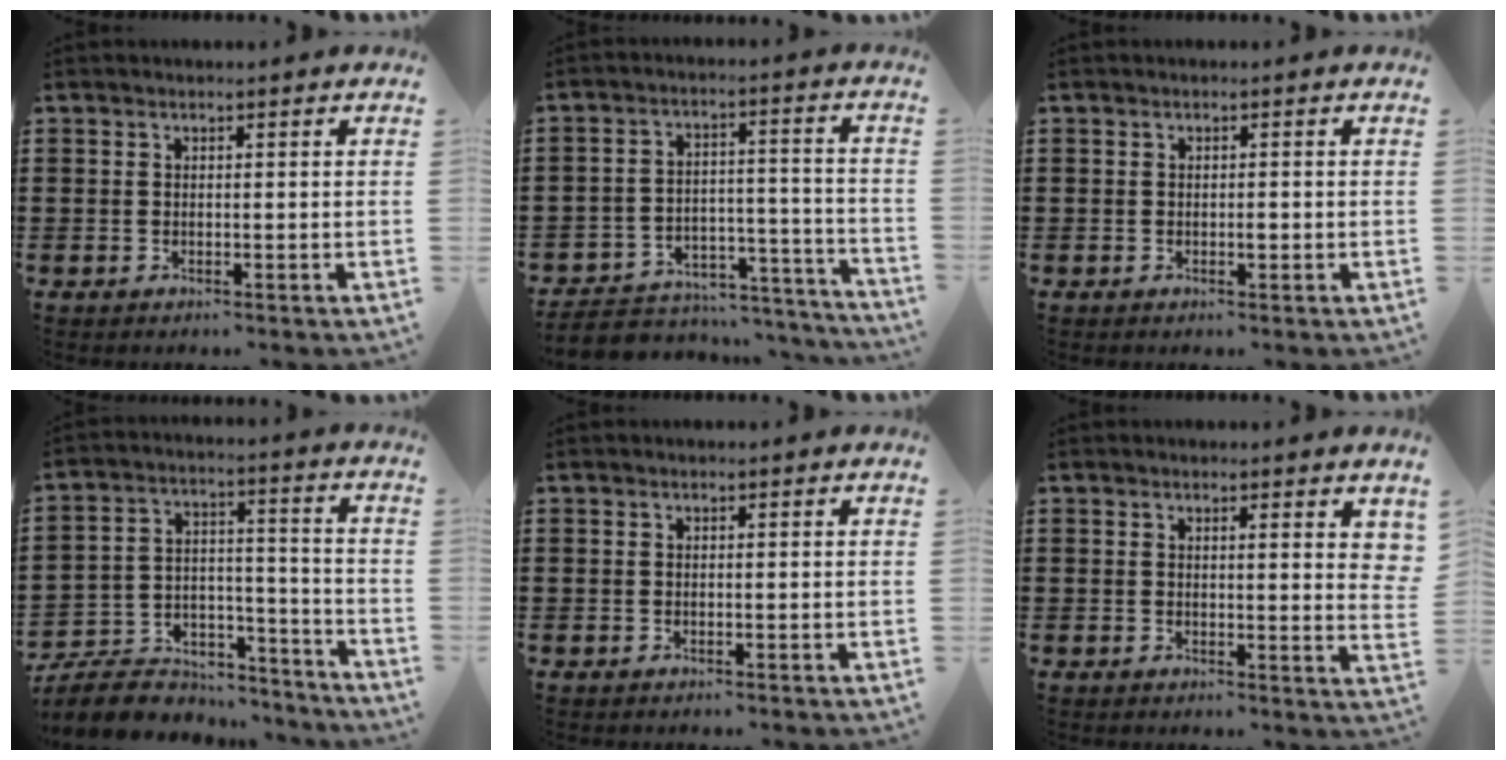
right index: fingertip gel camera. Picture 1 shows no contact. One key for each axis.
{"total": 4.0, "fx": -3.5, "fy": 1.6, "fz": 0.9, "tx": -0.022, "ty": 0.004, "tz": -0.073}
{"total": 1.1, "fx": -0.3, "fy": 0.4, "fz": 1.0, "tx": -0.019, "ty": -0.003, "tz": -0.005}
{"total": 8.5, "fx": -7.6, "fy": 2.9, "fz": 2.3, "tx": -0.052, "ty": 0.018, "tz": -0.149}
{"total": 0.0}
{"total": 1.9, "fx": 1.3, "fy": 0.2, "fz": 1.3, "tx": -0.023, "ty": 0.000, "tz": 0.021}